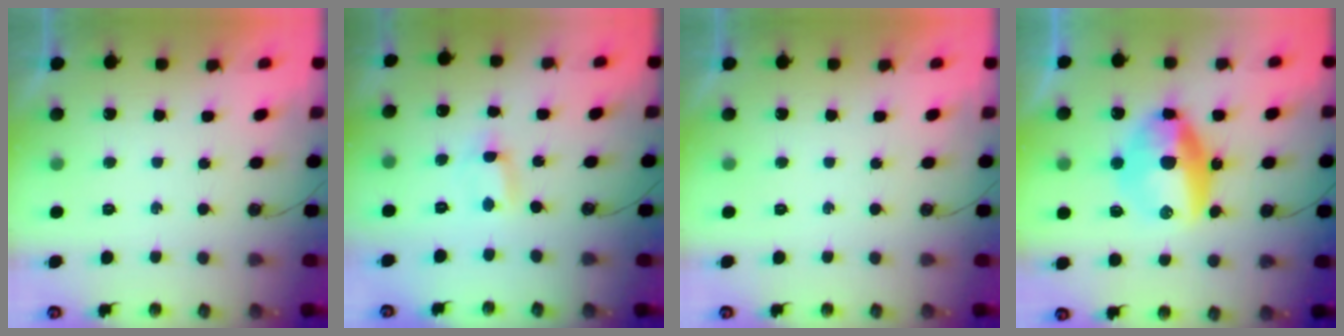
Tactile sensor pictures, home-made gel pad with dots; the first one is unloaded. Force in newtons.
{"total": 0.6, "press": 0.3, "slide": 0.5}
{"total": 0.0}
{"total": 13.5, "press": 13.4, "slide": 1.8}